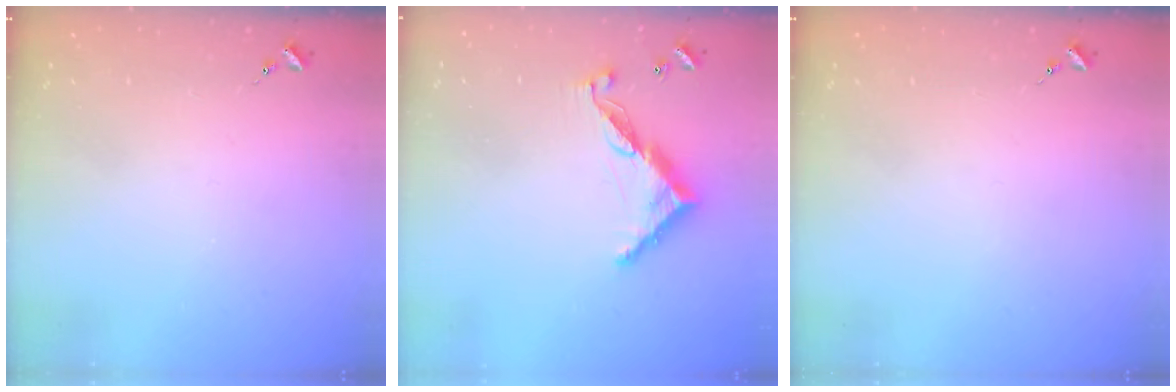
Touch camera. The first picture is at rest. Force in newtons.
{"total": 10.6, "press": 10.6, "slide": 0.4}
{"total": 0.0}